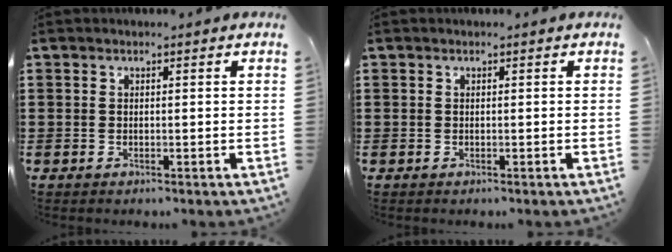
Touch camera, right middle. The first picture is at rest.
{"total": 0.0}